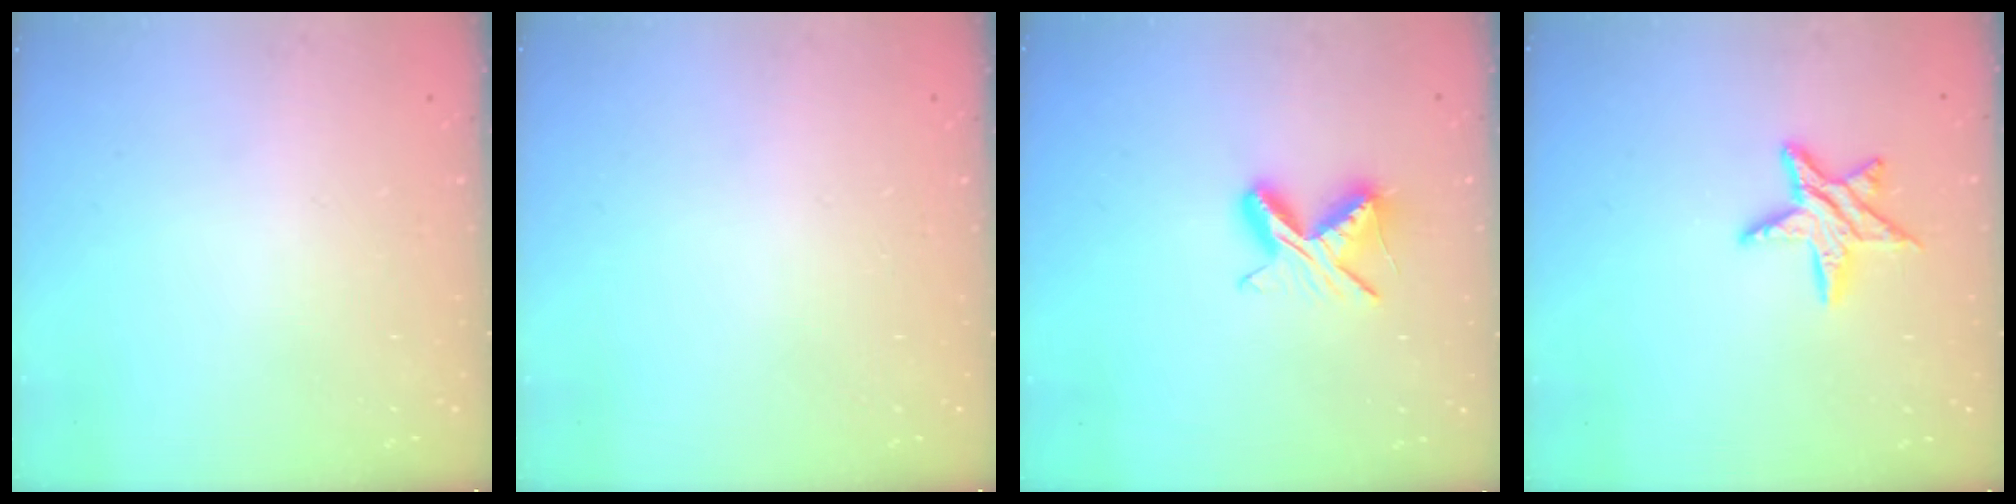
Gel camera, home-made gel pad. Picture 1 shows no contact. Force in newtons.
{"total": 0.0}
{"total": 7.9, "press": 7.9, "slide": 1.1}
{"total": 10.0, "press": 10.0, "slide": 0.3}